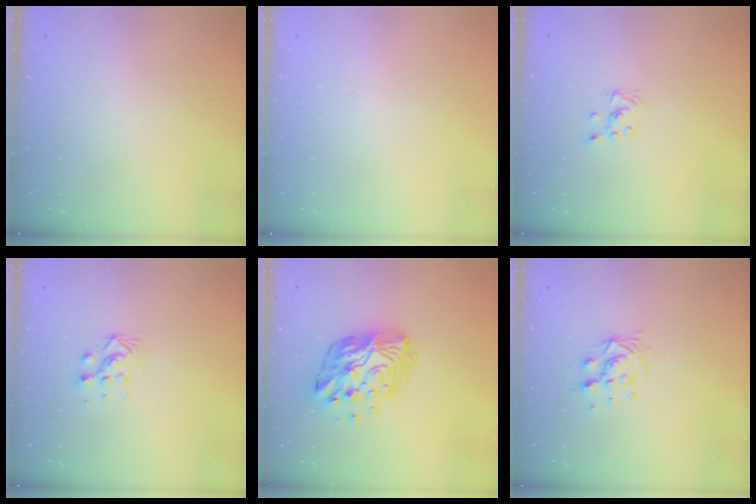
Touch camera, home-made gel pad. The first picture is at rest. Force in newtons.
{"total": 0.0}
{"total": 2.1, "press": 2.1, "slide": 0.2}
{"total": 5.3, "press": 5.2, "slide": 0.2}
{"total": 14.2, "press": 14.2, "slide": 1.3}
{"total": 8.2, "press": 8.2, "slide": 0.6}